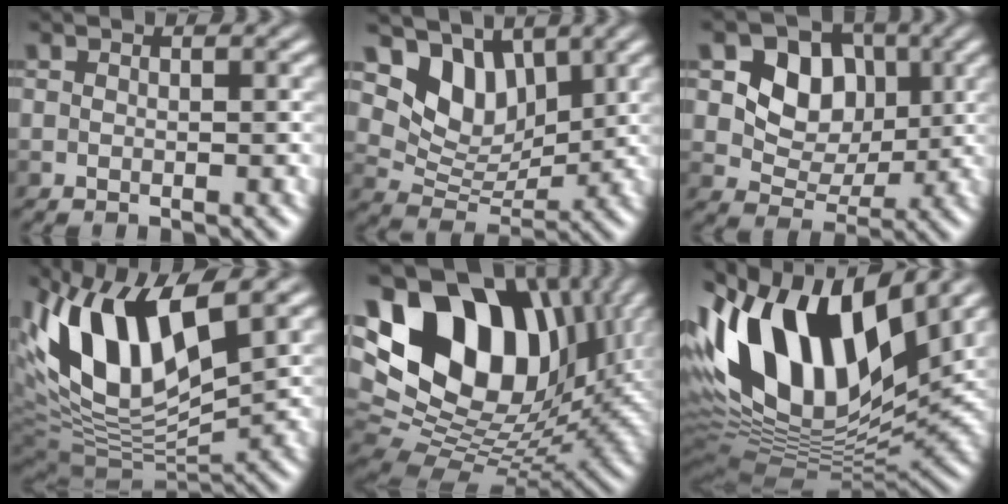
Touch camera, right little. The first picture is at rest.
{"total": 6.2, "force": [3.3, 4.0, 3.3], "torque": [-0.062, -0.007, 0.059]}
{"total": 5.8, "force": [0.9, 4.7, 3.2], "torque": [-0.048, -0.004, 0.004]}
{"total": 11.6, "force": [3.8, 4.9, 9.8], "torque": [-0.196, 0.019, 0.069]}
{"total": 17.3, "force": [5.9, 11.1, 11.8], "torque": [-0.229, 0.036, 0.106]}
{"total": 14.9, "force": [4.2, 7.7, 12.1], "torque": [-0.243, 0.021, 0.071]}